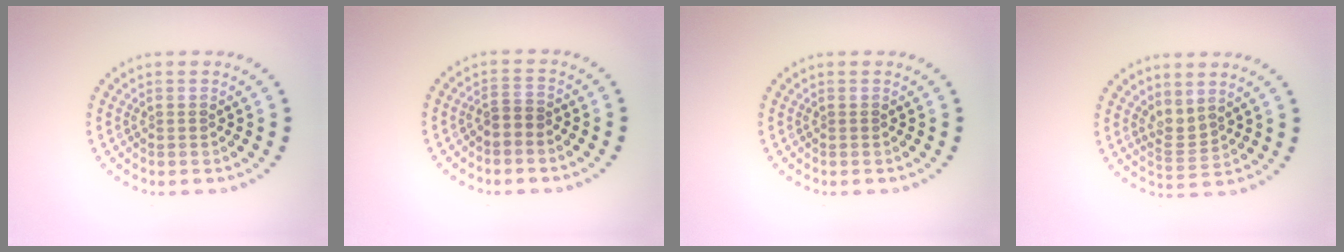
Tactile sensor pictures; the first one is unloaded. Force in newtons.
{"total": 1.2, "press": 0.9, "slide": 0.8}
{"total": 0.0}
{"total": 1.9, "press": 1.4, "slide": 1.2}